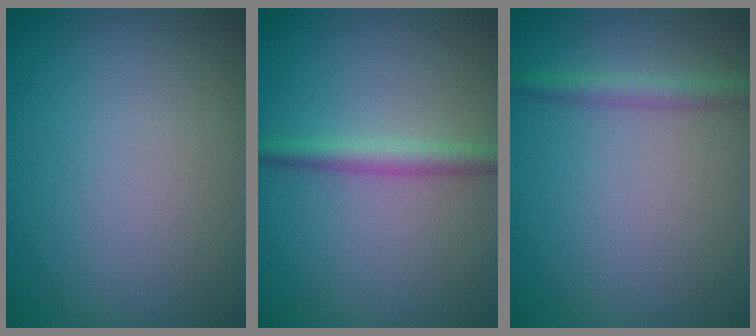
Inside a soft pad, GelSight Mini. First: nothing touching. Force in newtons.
{"total": 2.1, "press": 2.1, "slide": 0.0}
{"total": 1.8, "press": 1.8, "slide": 0.1}